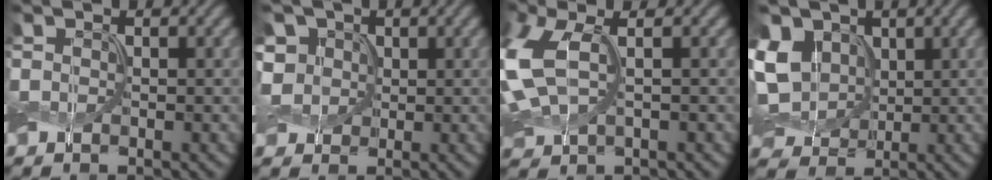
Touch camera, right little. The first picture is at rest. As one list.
[{"total": 3.9, "force": [1.0, 3.4, 1.7], "torque": [-0.058, 0.021, 0.008]}, {"total": 7.9, "force": [0.7, 4.2, 6.6], "torque": [-0.180, 0.007, 0.019]}, {"total": 9.2, "force": [2.2, 7.0, 5.5], "torque": [-0.134, 0.026, 0.034]}]